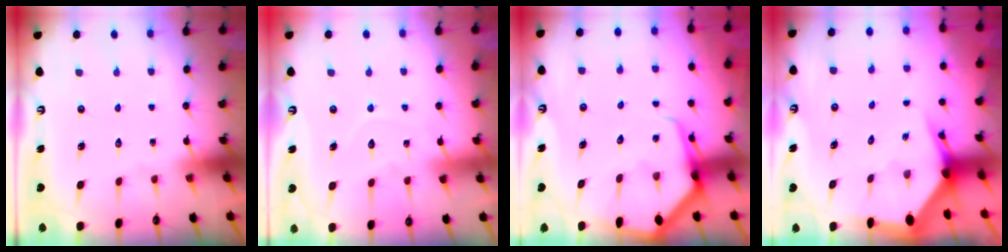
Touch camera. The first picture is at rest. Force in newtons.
{"total": 6.0, "press": 6.0, "slide": 0.6}
{"total": 6.8, "press": 6.7, "slide": 0.8}
{"total": 3.7, "press": 3.6, "slide": 0.3}